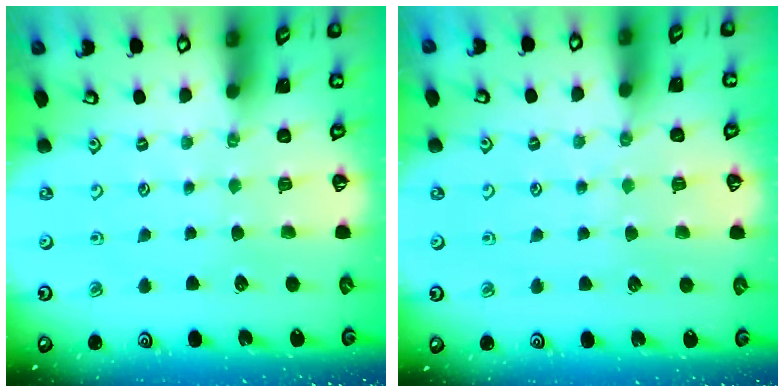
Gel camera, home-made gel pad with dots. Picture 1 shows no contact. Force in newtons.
{"total": 4.7, "press": 4.7, "slide": 0.5}